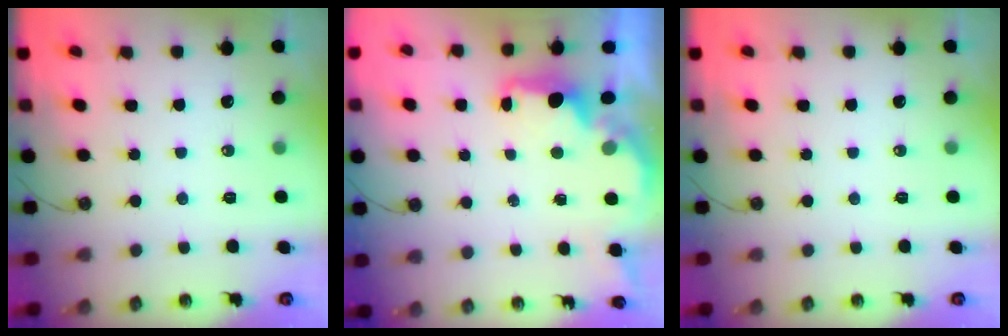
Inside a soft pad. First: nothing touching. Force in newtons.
{"total": 2.0, "press": 1.8, "slide": 0.7}
{"total": 0.0}